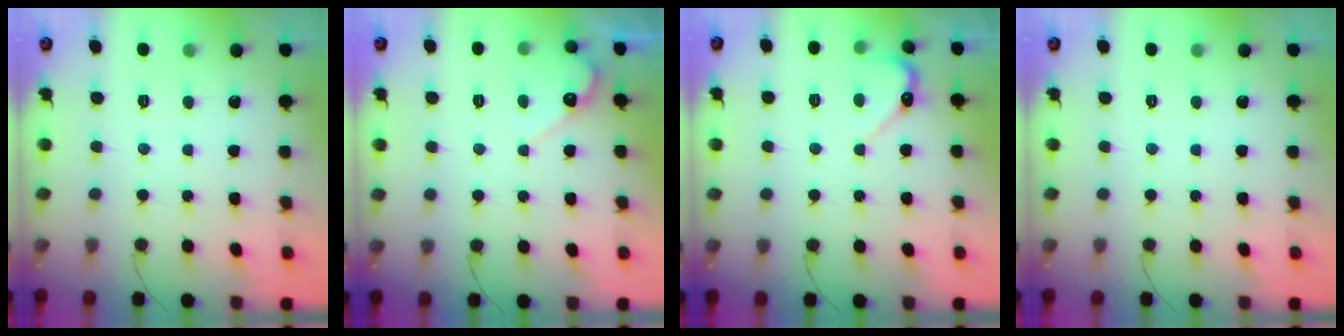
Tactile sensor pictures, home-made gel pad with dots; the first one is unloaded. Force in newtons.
{"total": 4.7, "press": 4.7, "slide": 0.4}
{"total": 4.2, "press": 4.2, "slide": 0.4}
{"total": 0.0}